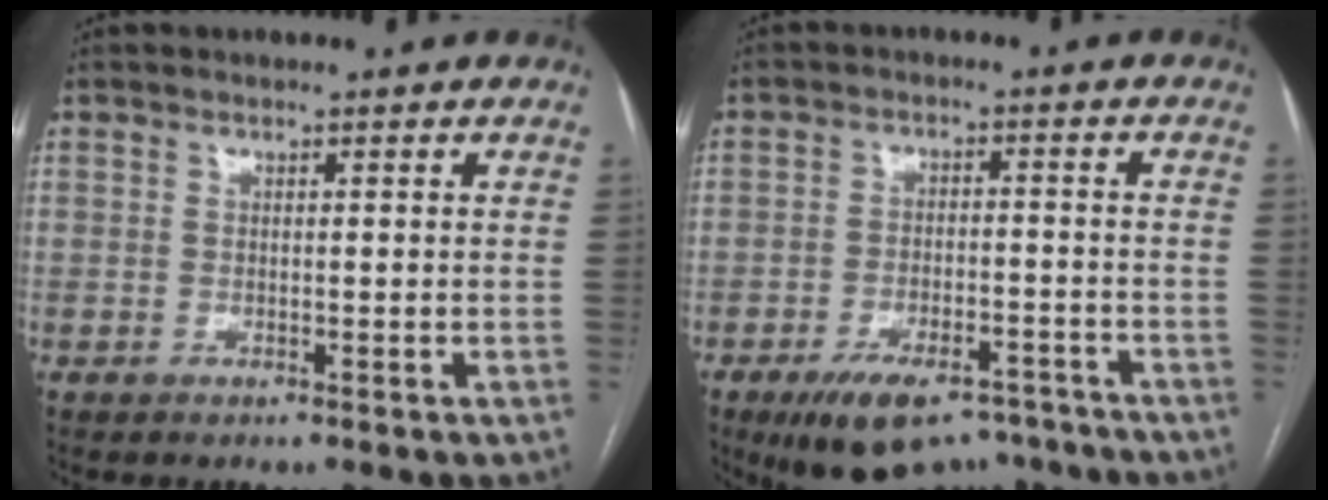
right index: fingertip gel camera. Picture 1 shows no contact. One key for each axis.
{"total": 11.8, "fx": -8.9, "fy": 5.2, "fz": 5.8, "tx": -0.087, "ty": 0.009, "tz": -0.137}